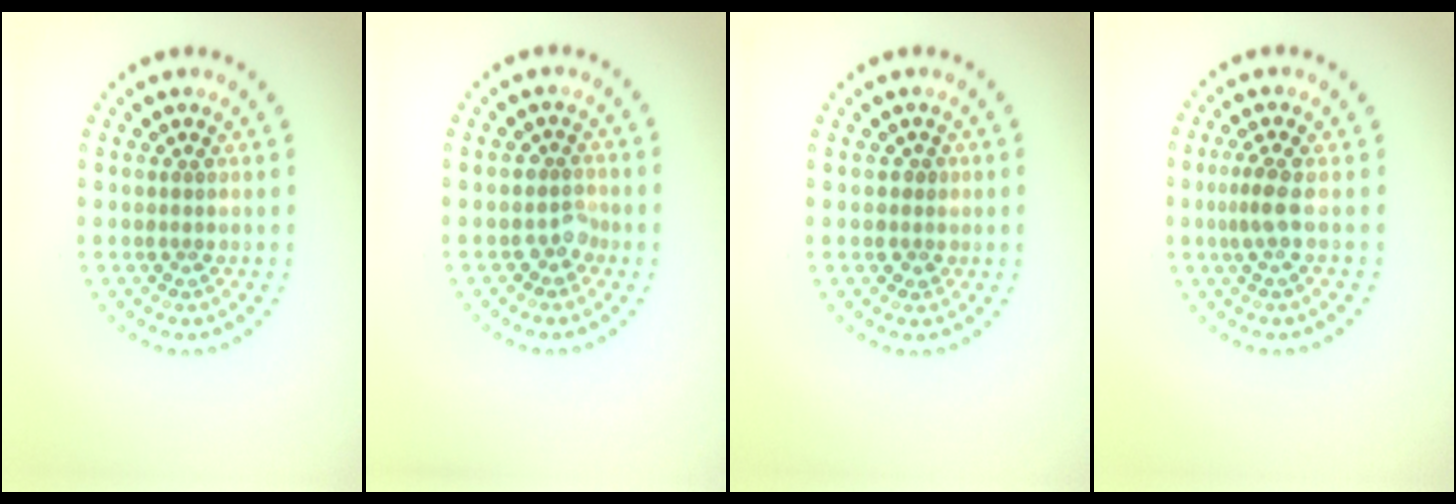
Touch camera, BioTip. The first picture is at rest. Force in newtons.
{"total": 1.7, "press": 1.4, "slide": 1.0}
{"total": 1.1, "press": 1.0, "slide": 0.5}
{"total": 1.9, "press": 1.4, "slide": 1.4}